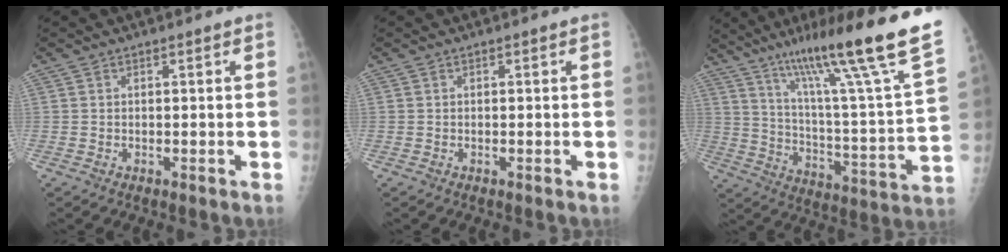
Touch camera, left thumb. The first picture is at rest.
{"total": 0.0}
{"total": 28.9, "force": [19.5, 1.6, 21.2], "torque": [-0.317, -0.085, 0.300]}